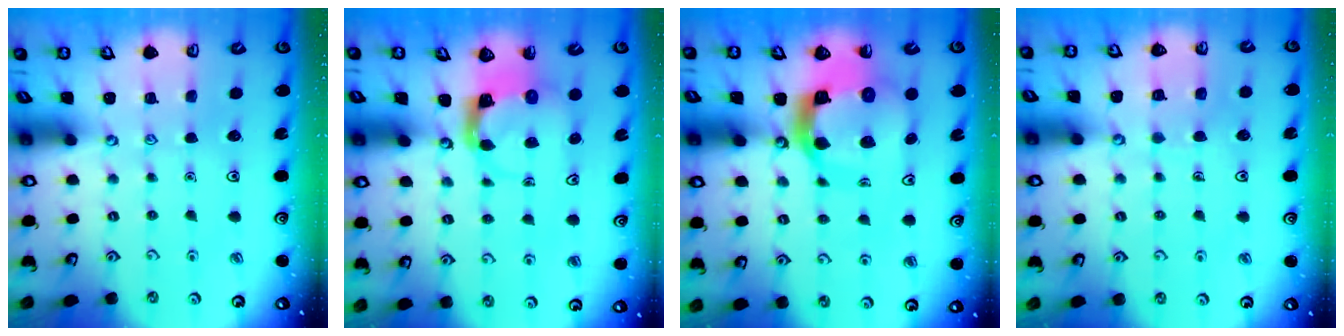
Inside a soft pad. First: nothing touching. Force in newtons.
{"total": 3.9, "press": 3.8, "slide": 0.6}
{"total": 13.3, "press": 13.2, "slide": 1.7}
{"total": 5.8, "press": 5.7, "slide": 0.4}